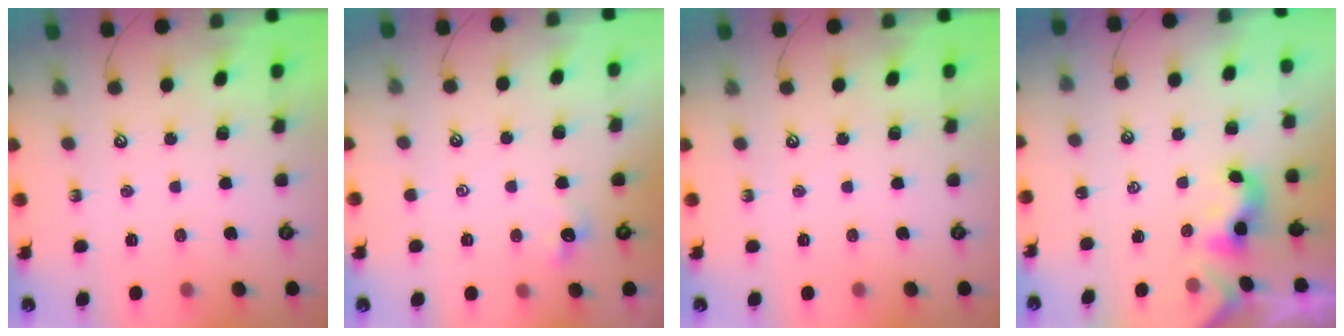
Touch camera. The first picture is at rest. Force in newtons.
{"total": 0.7, "press": 0.6, "slide": 0.5}
{"total": 0.0}
{"total": 2.4, "press": 2.4, "slide": 0.2}